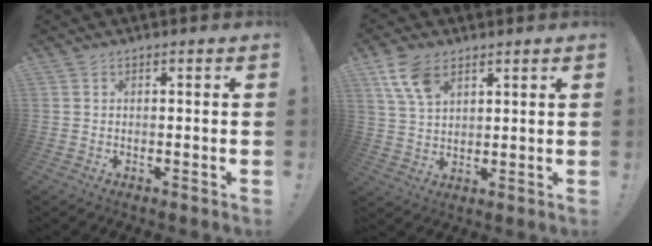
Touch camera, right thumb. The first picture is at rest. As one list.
[{"total": 8.8, "force": [4.8, 5.0, 5.4], "torque": [-0.113, -0.011, 0.095]}]